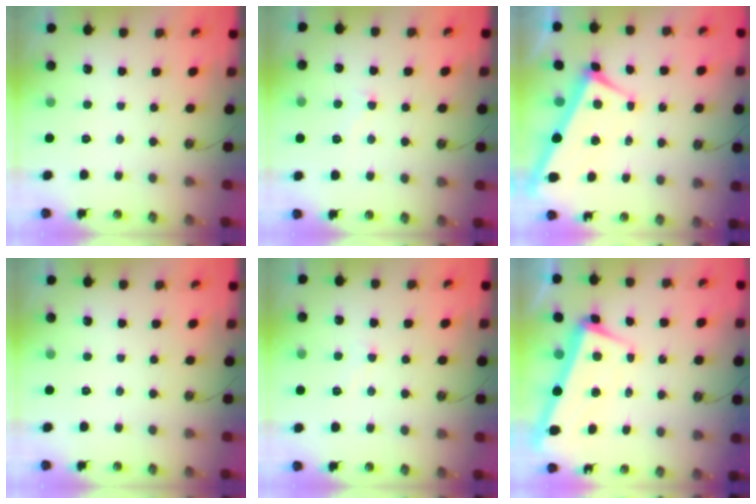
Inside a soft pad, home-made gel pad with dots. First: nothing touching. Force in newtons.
{"total": 3.7, "press": 3.6, "slide": 0.9}
{"total": 2.2, "press": 1.9, "slide": 1.0}
{"total": 0.0}
{"total": 3.5, "press": 3.5, "slide": 0.5}
{"total": 2.1, "press": 0.6, "slide": 2.0}